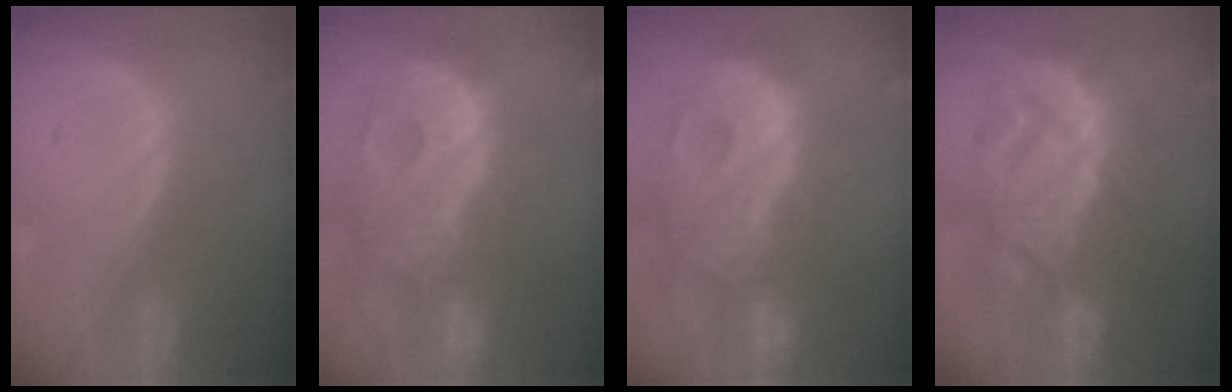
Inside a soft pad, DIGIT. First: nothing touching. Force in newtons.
{"total": 14.0, "press": 12.0, "slide": 7.1}
{"total": 13.9, "press": 12.0, "slide": 7.1}
{"total": 12.0, "press": 11.9, "slide": 1.0}